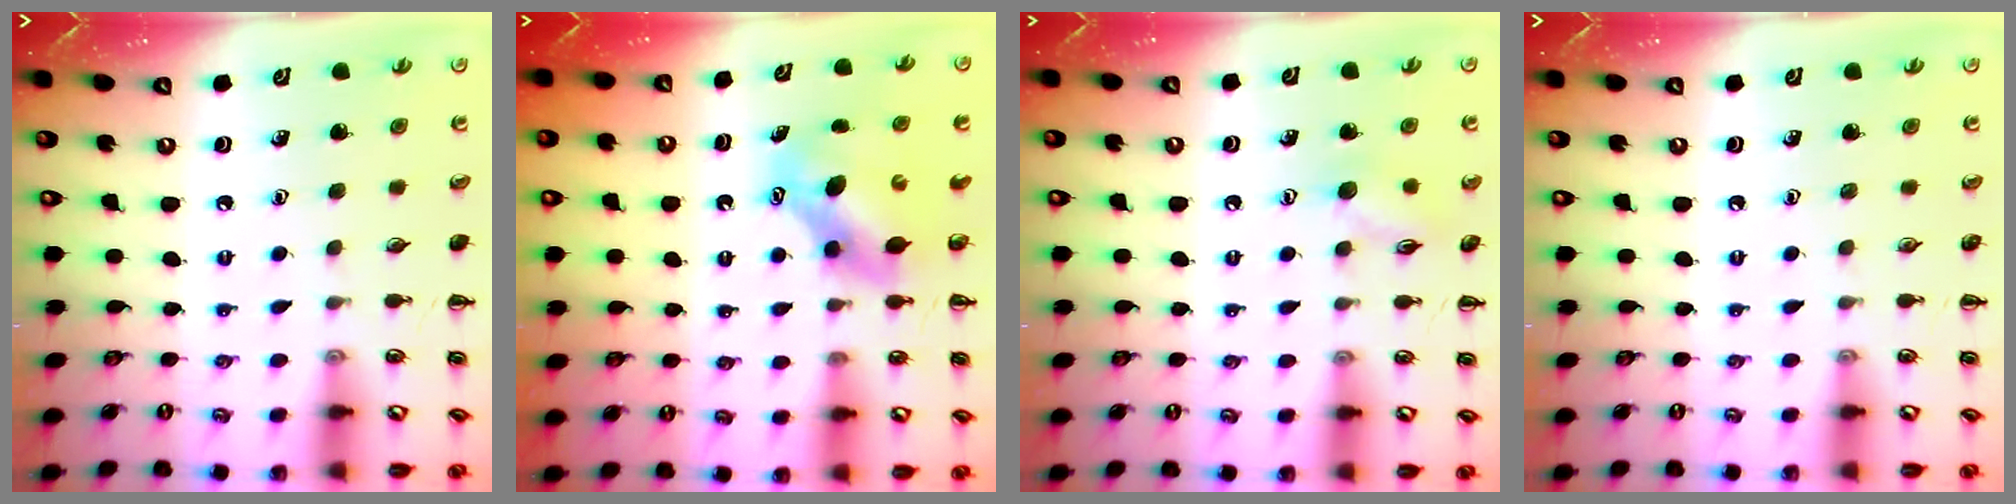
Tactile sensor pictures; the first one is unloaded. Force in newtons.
{"total": 6.6, "press": 6.5, "slide": 0.9}
{"total": 7.7, "press": 7.7, "slide": 0.9}
{"total": 0.0}